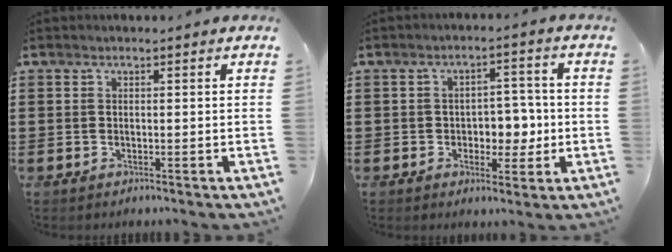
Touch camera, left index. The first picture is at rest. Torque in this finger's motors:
{"motor_torque": [0.19, 0.08, 0.14, 0.05]}